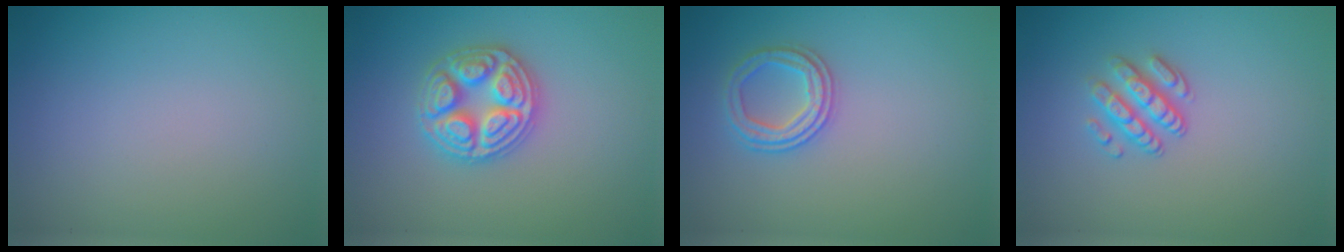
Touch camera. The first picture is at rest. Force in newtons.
{"total": 4.7, "press": 4.7, "slide": 0.5}
{"total": 2.5, "press": 2.4, "slide": 0.6}
{"total": 2.9, "press": 2.3, "slide": 1.6}